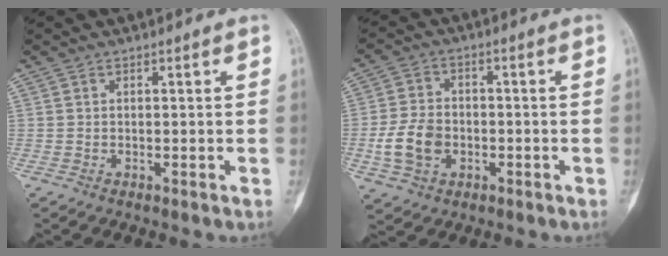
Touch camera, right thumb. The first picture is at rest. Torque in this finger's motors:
{"motor_torque": [1.43, 0.90, 0.69, -0.54, 0.27]}